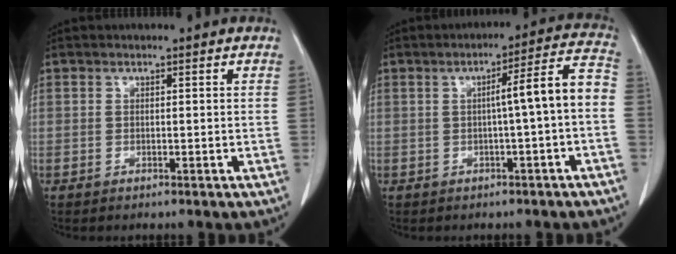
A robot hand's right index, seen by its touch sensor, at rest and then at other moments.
{"total": 7.6, "force": [-0.7, -0.2, 7.6], "torque": [-0.103, 0.024, -0.011]}